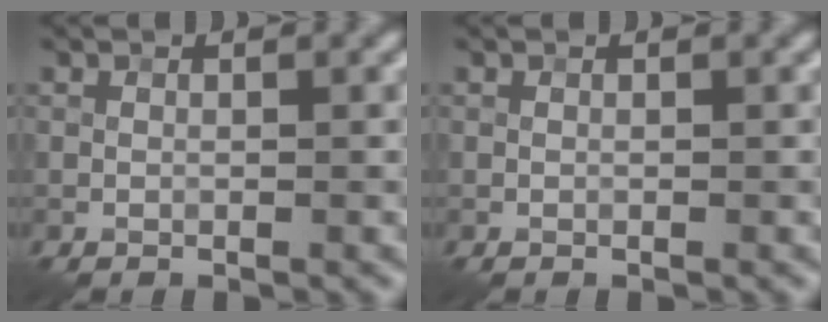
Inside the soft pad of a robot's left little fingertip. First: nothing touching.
{"total": 0.0}